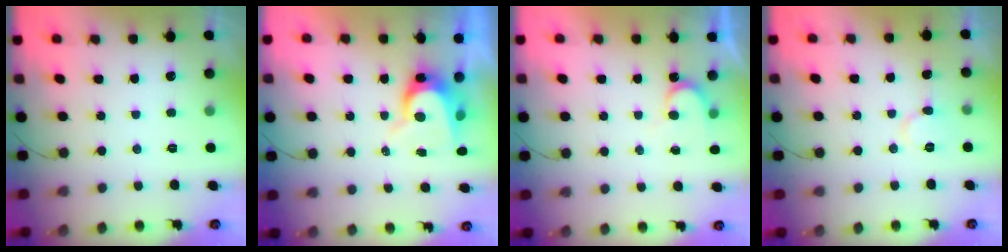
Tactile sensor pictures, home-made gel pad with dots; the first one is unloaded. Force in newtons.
{"total": 7.9, "press": 7.9, "slide": 0.4}
{"total": 3.9, "press": 3.9, "slide": 0.4}
{"total": 6.5, "press": 6.5, "slide": 0.1}